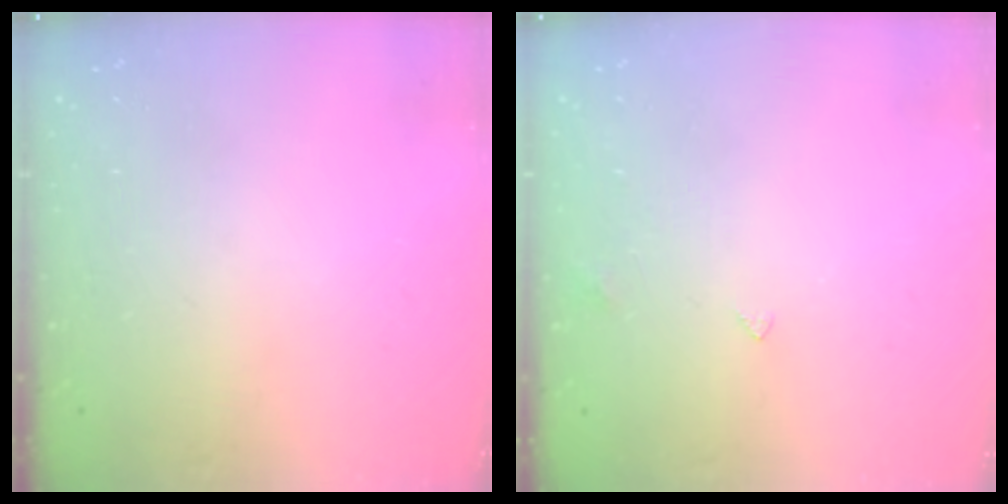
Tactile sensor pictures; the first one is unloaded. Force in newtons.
{"total": 2.8, "press": 2.8, "slide": 0.5}